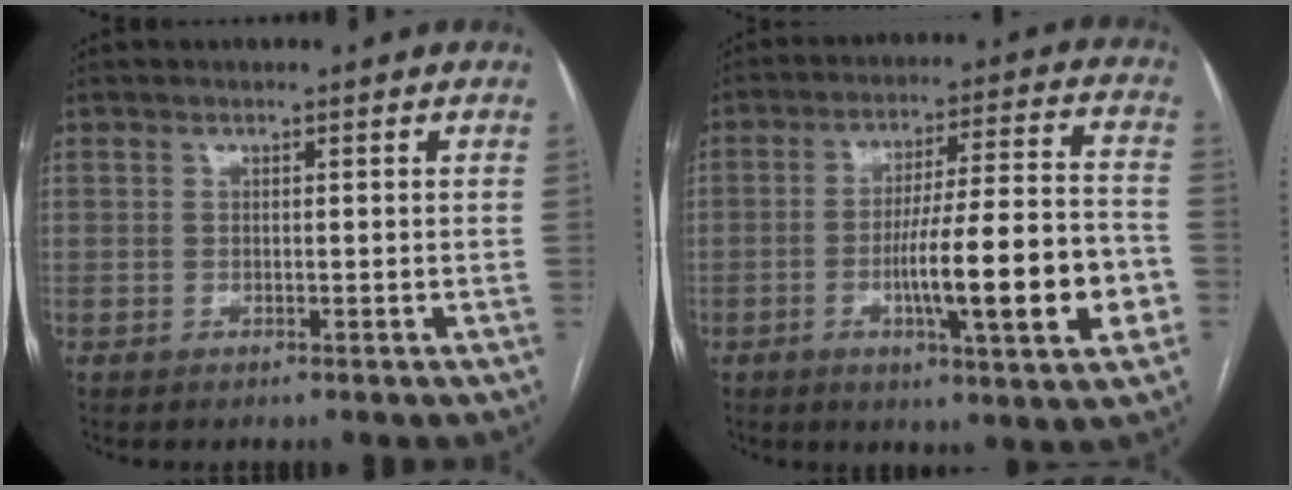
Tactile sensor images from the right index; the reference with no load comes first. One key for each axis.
{"total": 16.9, "fx": -4.5, "fy": 1.3, "fz": 16.2, "tx": -0.245, "ty": 0.002, "tz": -0.067}